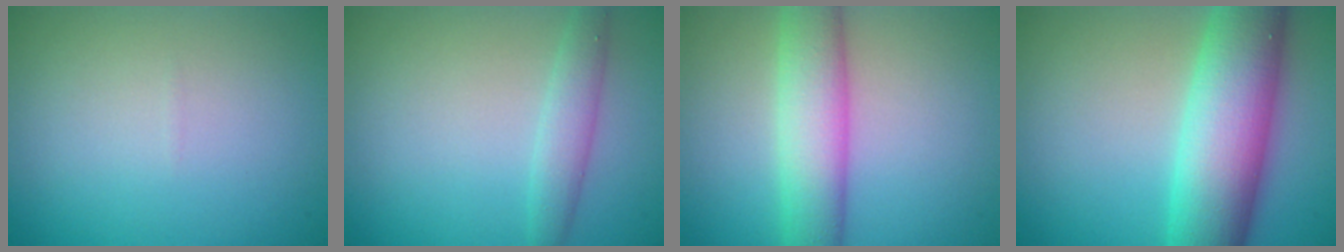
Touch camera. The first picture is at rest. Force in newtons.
{"total": 2.3, "press": 2.3, "slide": 0.1}
{"total": 5.9, "press": 5.9, "slide": 0.3}
{"total": 10.4, "press": 10.4, "slide": 0.2}